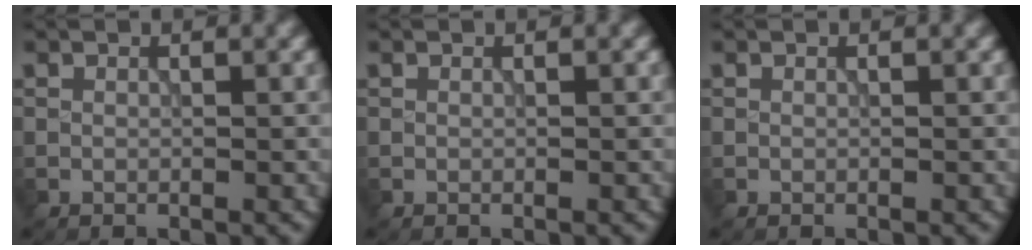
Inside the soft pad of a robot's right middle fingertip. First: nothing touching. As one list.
[{"total": 0.0}, {"total": 0.0}]